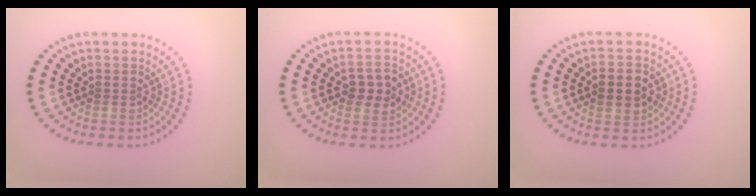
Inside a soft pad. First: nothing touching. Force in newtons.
{"total": 2.7, "press": 2.7, "slide": 0.2}
{"total": 3.4, "press": 3.4, "slide": 0.1}